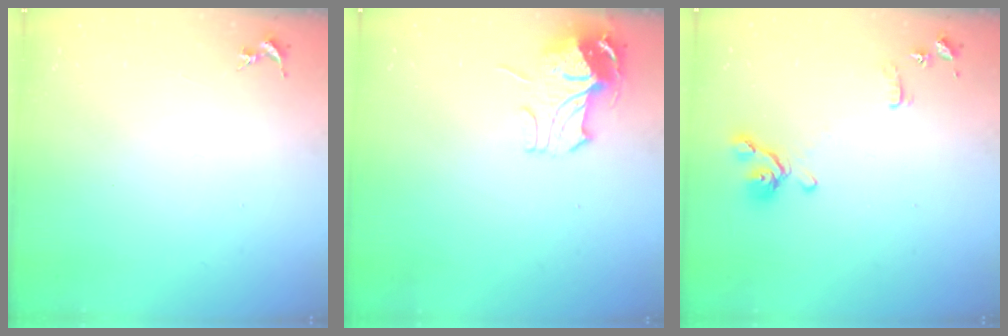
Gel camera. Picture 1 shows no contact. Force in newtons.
{"total": 9.6, "press": 9.6, "slide": 1.1}
{"total": 11.3, "press": 11.2, "slide": 1.3}